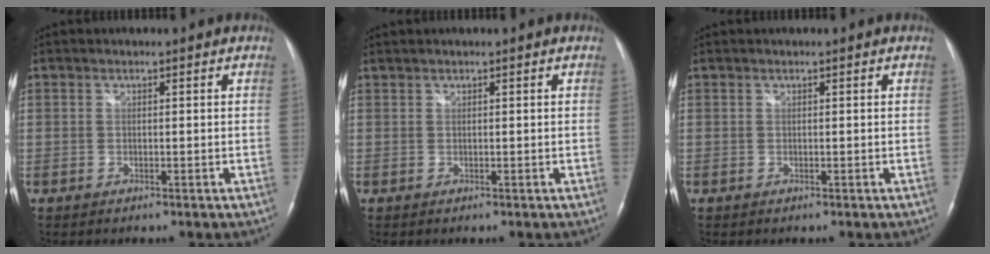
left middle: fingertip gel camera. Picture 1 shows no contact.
{"total": 0.6, "force": [0.6, -0.1, 0.1], "torque": [-0.008, 0.011, 0.018]}
{"total": 0.0}